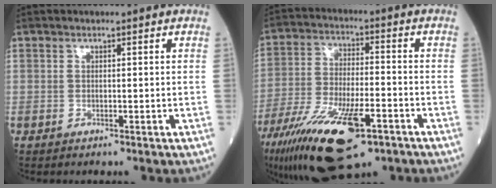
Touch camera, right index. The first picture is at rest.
{"total": 19.0, "force": [-11.0, 5.4, 14.6], "torque": [-0.285, -0.034, -0.191]}